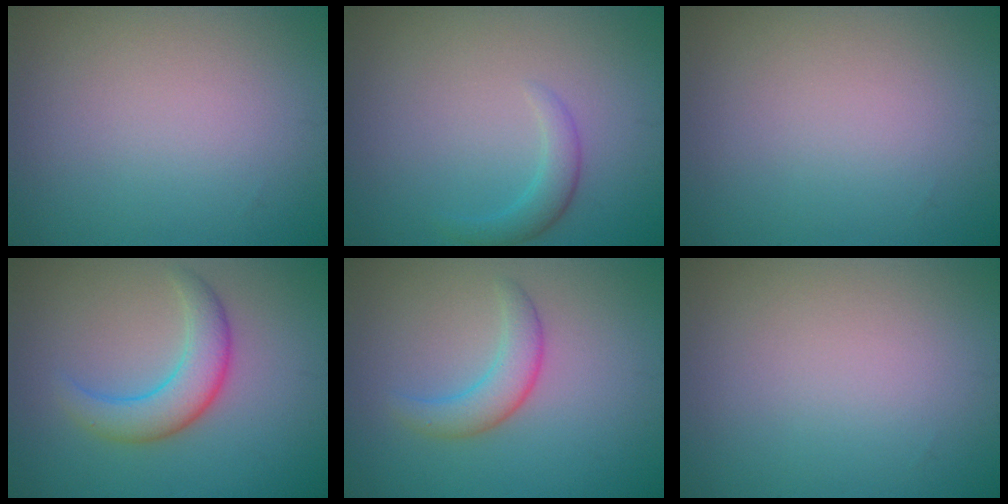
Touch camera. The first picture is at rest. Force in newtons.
{"total": 1.8, "press": 1.8, "slide": 0.1}
{"total": 0.0}
{"total": 4.0, "press": 4.0, "slide": 0.2}
{"total": 2.7, "press": 2.7, "slide": 0.1}
{"total": 0.0}